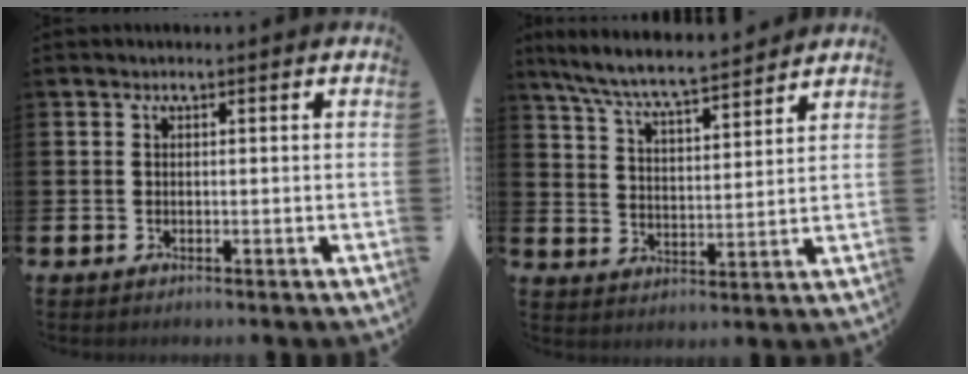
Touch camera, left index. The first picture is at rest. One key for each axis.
{"total": 7.3, "fx": 6.9, "fy": 0.3, "fz": 2.1, "tx": -0.071, "ty": -0.048, "tz": 0.121}